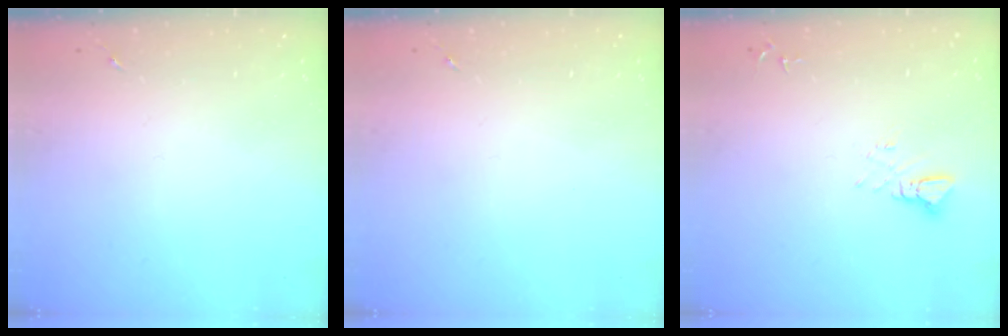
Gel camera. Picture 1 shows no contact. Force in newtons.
{"total": 0.0}
{"total": 3.8, "press": 3.8, "slide": 0.3}